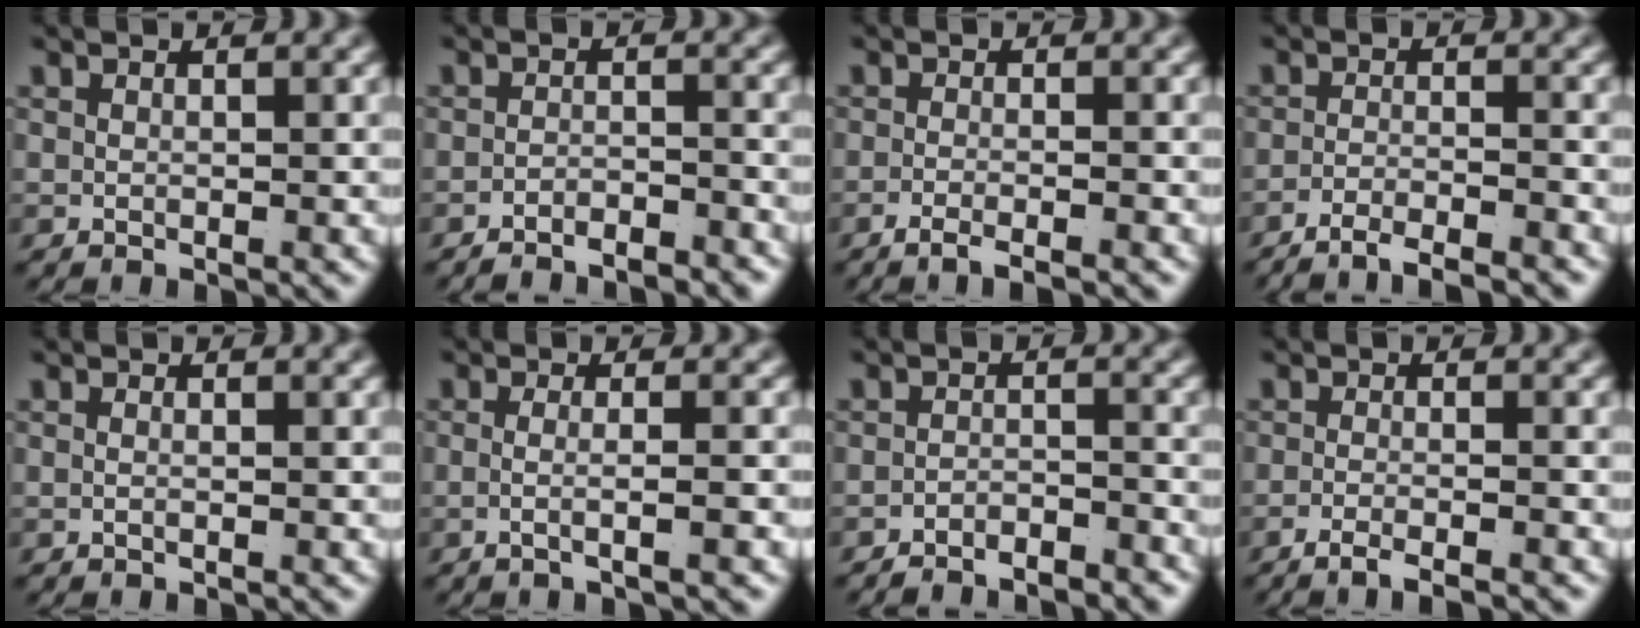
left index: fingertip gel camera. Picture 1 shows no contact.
{"total": 3.6, "force": [-3.5, 0.3, 0.3], "torque": [0.001, -0.014, -0.057]}
{"total": 2.9, "force": [-2.6, 0.3, 1.3], "torque": [-0.024, -0.005, -0.043]}
{"total": 4.7, "force": [-4.4, 0.5, 1.5], "torque": [-0.019, -0.015, -0.067]}
{"total": 0.5, "force": [-0.3, -0.3, 0.3], "torque": [-0.008, -0.005, -0.003]}
{"total": 2.2, "force": [-1.1, -0.6, 1.8], "torque": [-0.046, -0.012, -0.014]}
{"total": 3.7, "force": [-3.6, 0.4, 0.2], "torque": [0.005, -0.015, -0.060]}
{"total": 3.2, "force": [-2.9, 0.2, 1.4], "torque": [-0.025, -0.006, -0.047]}